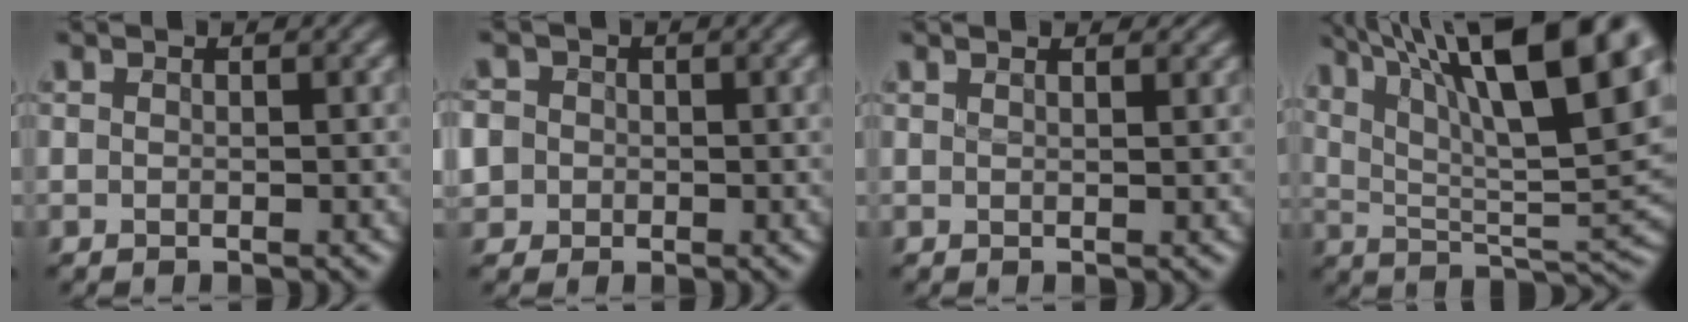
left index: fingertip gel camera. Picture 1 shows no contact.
{"total": 4.3, "force": [-0.1, 4.0, 1.6], "torque": [-0.039, 0.024, -0.026]}
{"total": 2.5, "force": [2.0, 1.0, 1.2], "torque": [0.002, 0.007, 0.000]}
{"total": 16.5, "force": [9.0, 5.2, 12.8], "torque": [-0.194, 0.013, 0.141]}